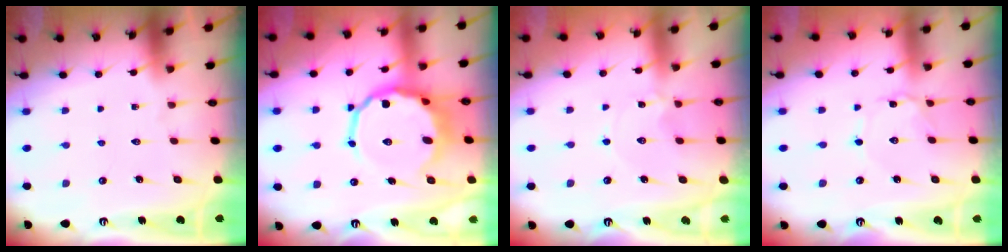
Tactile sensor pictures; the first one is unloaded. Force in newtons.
{"total": 12.4, "press": 11.9, "slide": 3.3}
{"total": 1.6, "press": 1.5, "slide": 0.2}
{"total": 0.7, "press": 0.7, "slide": 0.1}